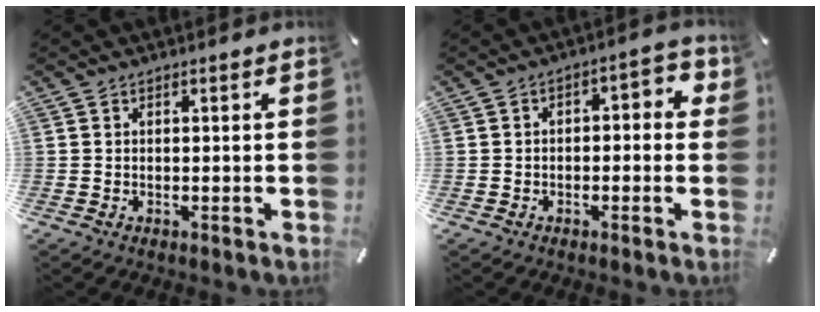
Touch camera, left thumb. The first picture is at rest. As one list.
[{"total": 3.8, "force": [-1.5, 2.2, 2.8], "torque": [-0.045, 0.014, -0.033]}]